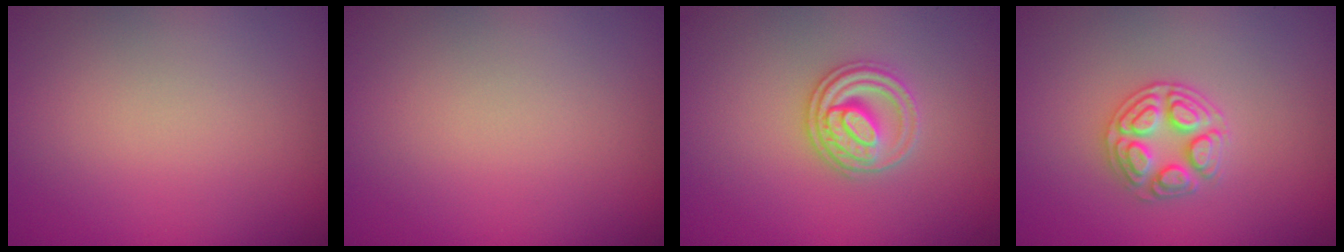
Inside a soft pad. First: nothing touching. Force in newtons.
{"total": 0.0}
{"total": 3.0, "press": 2.8, "slide": 0.9}
{"total": 2.8, "press": 2.7, "slide": 0.9}